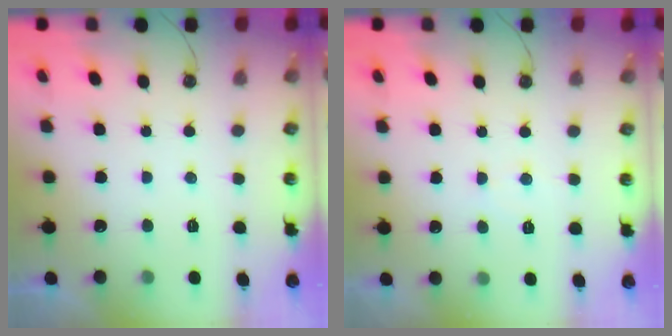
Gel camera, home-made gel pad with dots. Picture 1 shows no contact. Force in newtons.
{"total": 4.8, "press": 4.8, "slide": 0.7}